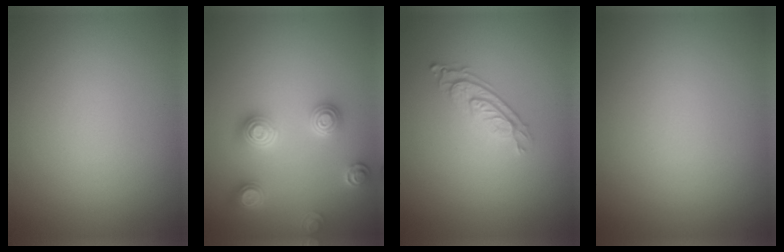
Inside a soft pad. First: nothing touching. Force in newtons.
{"total": 3.5, "press": 3.4, "slide": 0.8}
{"total": 2.9, "press": 2.1, "slide": 2.1}
{"total": 0.0}